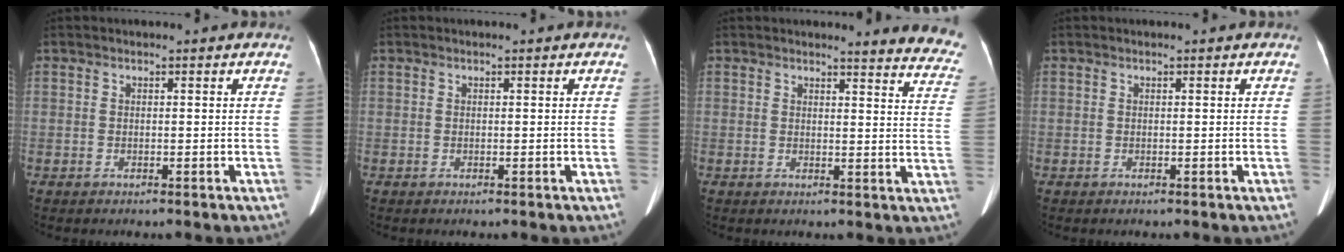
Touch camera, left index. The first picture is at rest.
{"total": 0.0}
{"total": 10.6, "force": [10.3, 0.6, 2.1], "torque": [0.006, -0.088, 0.075]}
{"total": 0.0}